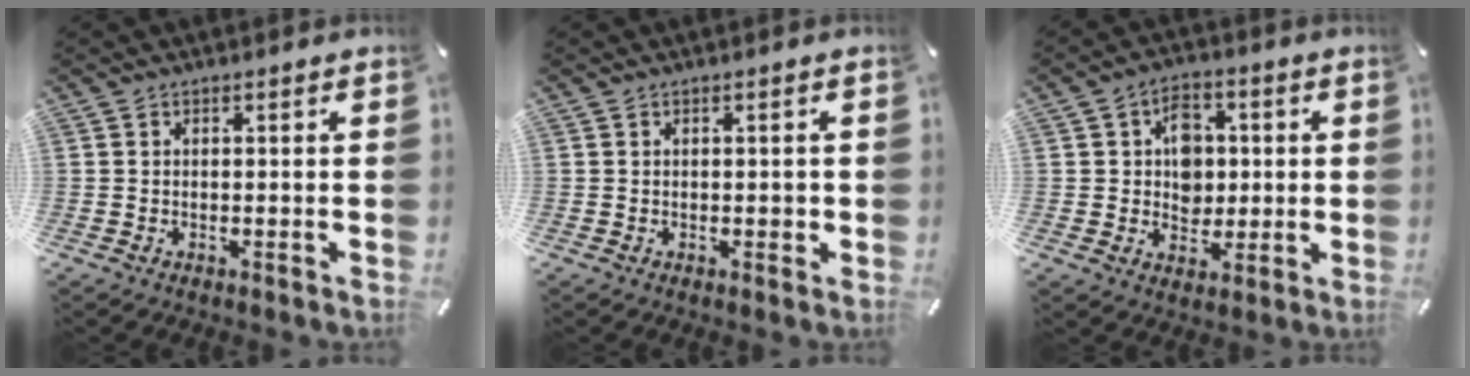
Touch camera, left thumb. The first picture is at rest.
{"total": 1.0, "force": [-0.1, 0.6, 0.8], "torque": [-0.014, 0.003, -0.003]}
{"total": 8.3, "force": [0.8, 7.0, 4.3], "torque": [-0.054, 0.005, 0.013]}